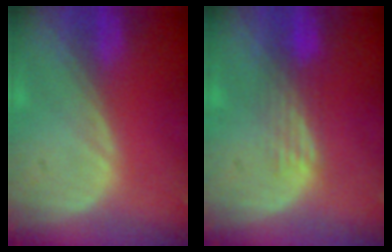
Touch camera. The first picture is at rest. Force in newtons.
{"total": 3.9, "press": 3.2, "slide": 2.3}